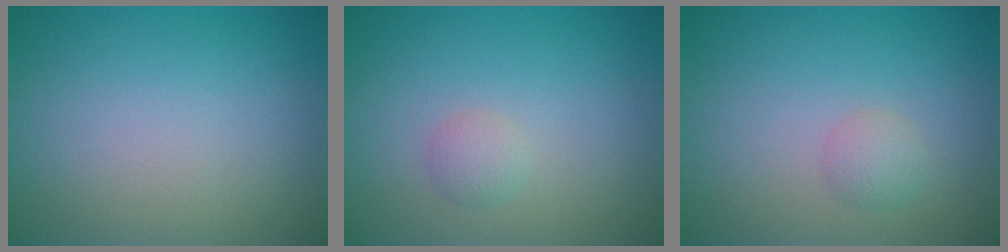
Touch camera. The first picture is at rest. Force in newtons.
{"total": 1.2, "press": 1.2, "slide": 0.1}
{"total": 1.4, "press": 1.4, "slide": 0.0}